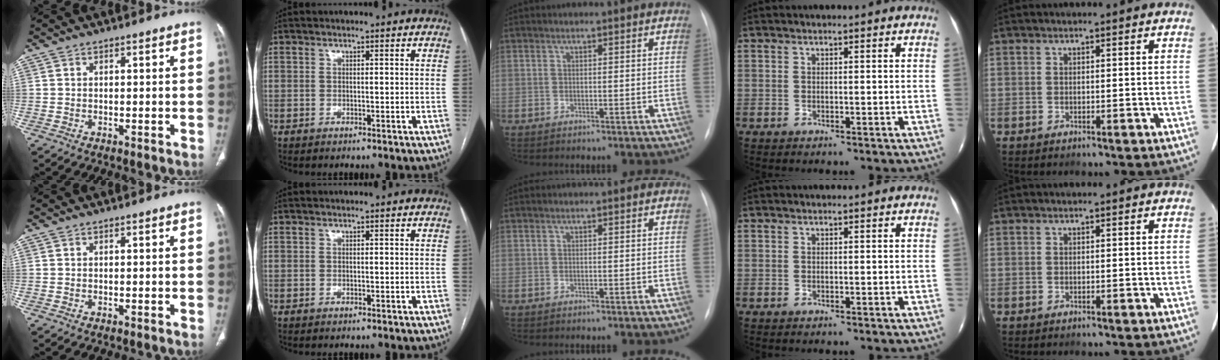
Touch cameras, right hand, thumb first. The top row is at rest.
{}